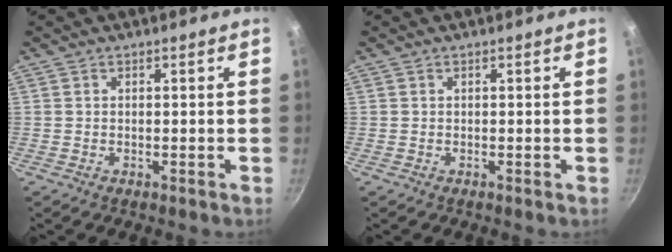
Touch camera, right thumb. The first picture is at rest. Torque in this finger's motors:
{"motor_torque": [0.29, 0.02, 0.20, -0.28, 0.01]}